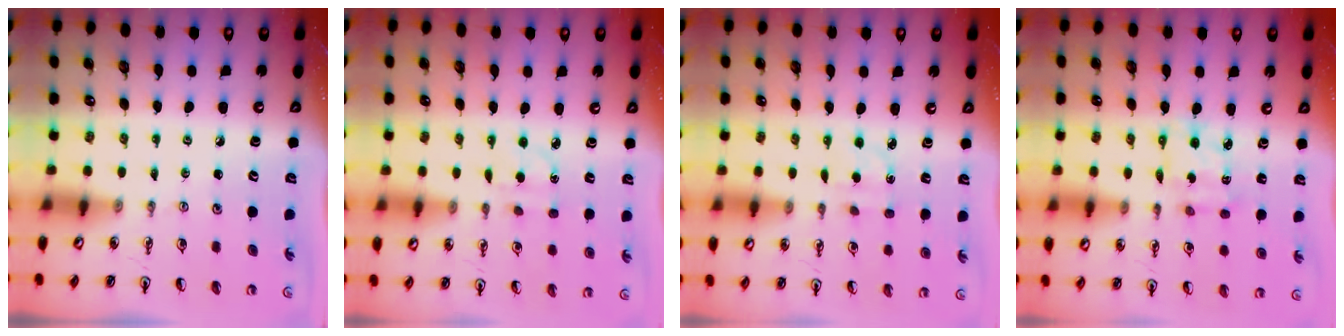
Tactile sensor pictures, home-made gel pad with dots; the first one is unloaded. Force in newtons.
{"total": 2.6, "press": 2.6, "slide": 0.5}
{"total": 2.0, "press": 1.9, "slide": 0.7}
{"total": 3.2, "press": 3.2, "slide": 0.3}